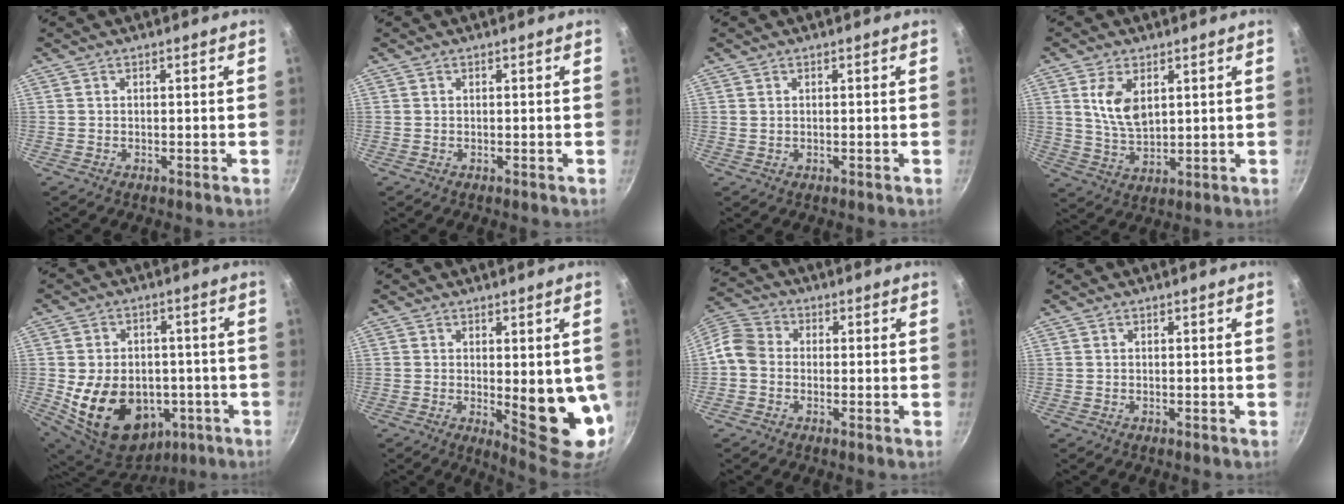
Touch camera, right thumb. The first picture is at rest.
{"total": 0.0}
{"total": 0.0}
{"total": 8.0, "force": [2.7, 4.5, 6.0], "torque": [-0.107, -0.022, 0.057]}
{"total": 19.9, "force": [-3.9, 15.0, 12.5], "torque": [-0.200, 0.019, -0.033]}
{"total": 11.0, "force": [-0.6, 3.6, 10.4], "torque": [-0.106, -0.024, 0.002]}
{"total": 6.3, "force": [-1.4, 5.2, 3.4], "torque": [-0.053, 0.022, -0.048]}
{"total": 0.0}